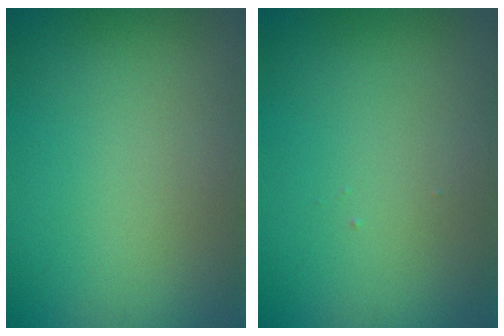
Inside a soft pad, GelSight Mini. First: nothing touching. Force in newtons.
{"total": 0.0}